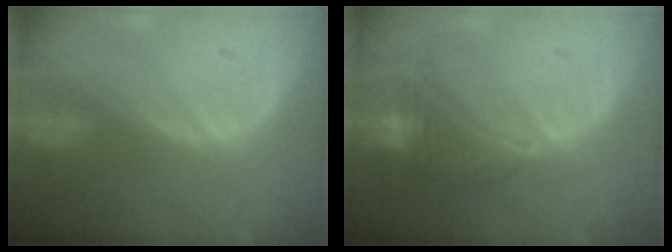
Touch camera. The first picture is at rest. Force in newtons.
{"total": 8.1, "press": 7.0, "slide": 4.0}